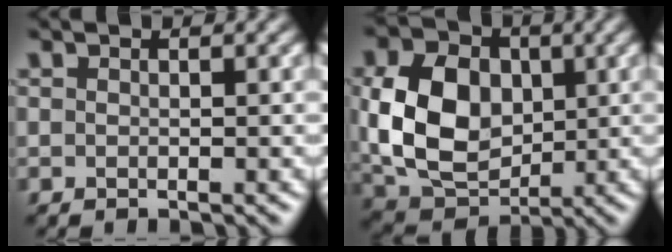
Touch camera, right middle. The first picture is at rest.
{"total": 9.4, "force": [0.6, 6.9, 6.3], "torque": [-0.139, -0.001, 0.006]}